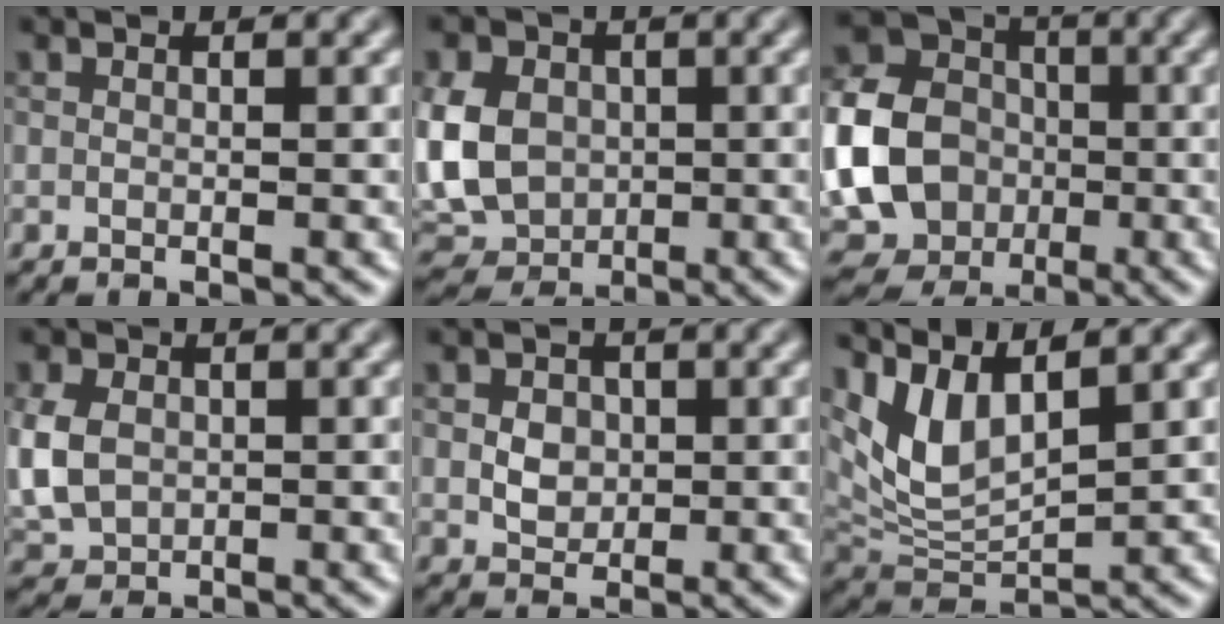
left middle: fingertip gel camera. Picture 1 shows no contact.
{"total": 9.2, "force": [0.2, 7.4, 5.6], "torque": [-0.121, 0.007, -0.014]}
{"total": 12.7, "force": [-1.9, 10.6, 6.7], "torque": [-0.156, -0.025, -0.040]}
{"total": 5.7, "force": [-0.1, 4.5, 3.5], "torque": [-0.092, -0.001, 0.003]}
{"total": 2.3, "force": [0.1, 1.9, 1.3], "torque": [-0.024, -0.001, -0.001]}
{"total": 5.6, "force": [3.0, 2.5, 4.1], "torque": [-0.096, -0.006, 0.065]}